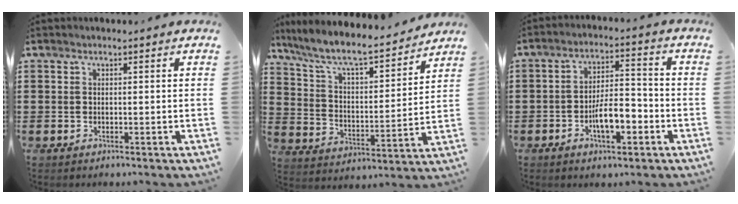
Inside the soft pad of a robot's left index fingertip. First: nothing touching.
{"total": 7.9, "force": [7.0, 0.9, 3.6], "torque": [-0.100, -0.047, 0.115]}
{"total": 6.5, "force": [-2.8, 2.5, 5.3], "torque": [-0.103, 0.007, -0.056]}